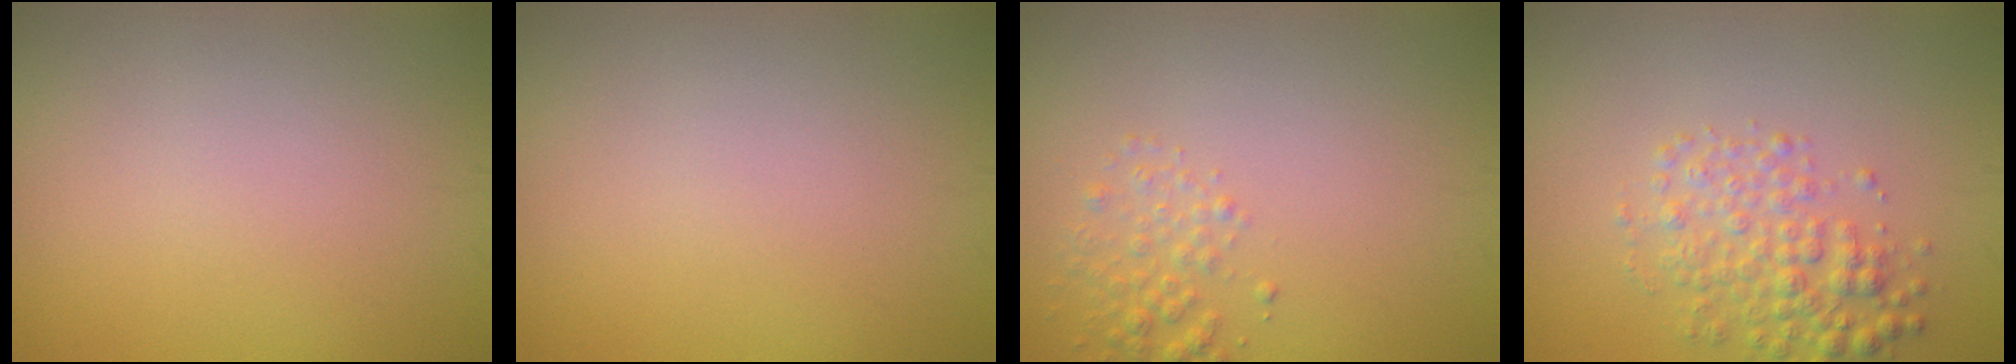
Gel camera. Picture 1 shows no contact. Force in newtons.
{"total": 0.0}
{"total": 1.8, "press": 1.8, "slide": 0.1}
{"total": 3.3, "press": 3.3, "slide": 0.1}